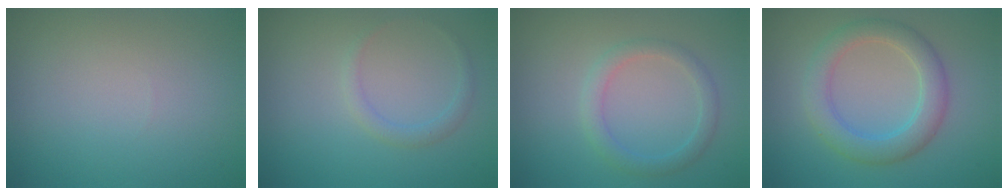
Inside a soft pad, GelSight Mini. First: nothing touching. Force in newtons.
{"total": 1.2, "press": 1.2, "slide": 0.2}
{"total": 2.1, "press": 2.1, "slide": 0.1}
{"total": 3.5, "press": 3.5, "slide": 0.5}